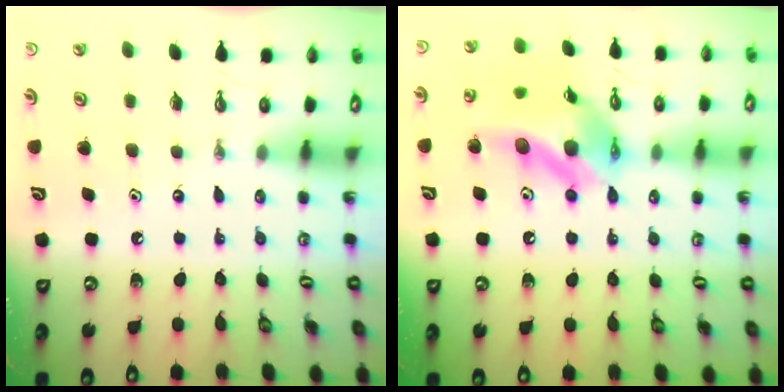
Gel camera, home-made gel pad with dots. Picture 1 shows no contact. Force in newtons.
{"total": 15.6, "press": 15.5, "slide": 1.7}